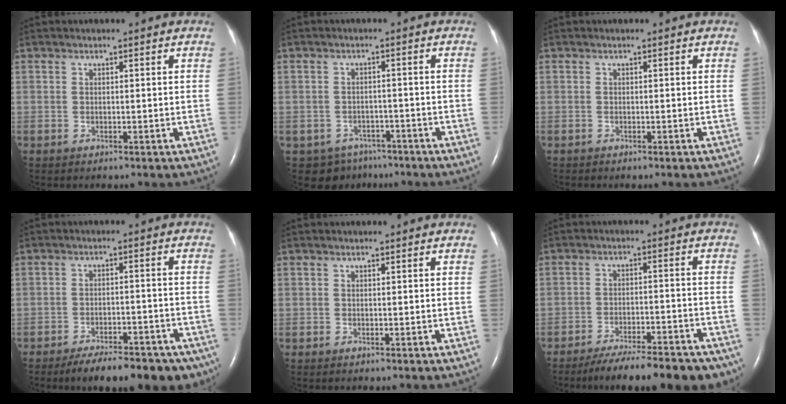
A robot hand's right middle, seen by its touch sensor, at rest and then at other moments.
{"total": 5.5, "force": [-3.9, 3.8, 0.3], "torque": [0.003, 0.012, -0.051]}
{"total": 0.0}
{"total": 14.6, "force": [-11.2, 5.3, 7.7], "torque": [-0.077, 0.012, -0.148]}
{"total": 0.0}
{"total": 16.1, "force": [-13.6, 3.2, 8.0], "torque": [-0.079, -0.003, -0.189]}